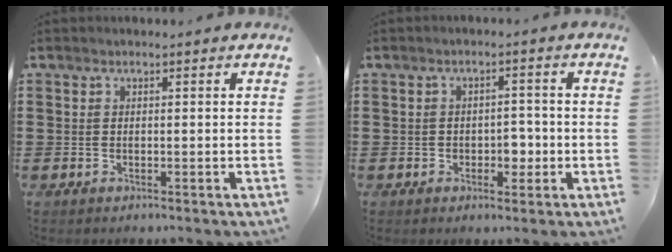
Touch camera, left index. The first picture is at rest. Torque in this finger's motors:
{"motor_torque": [0.08, 0.08, 0.07, 0.04]}